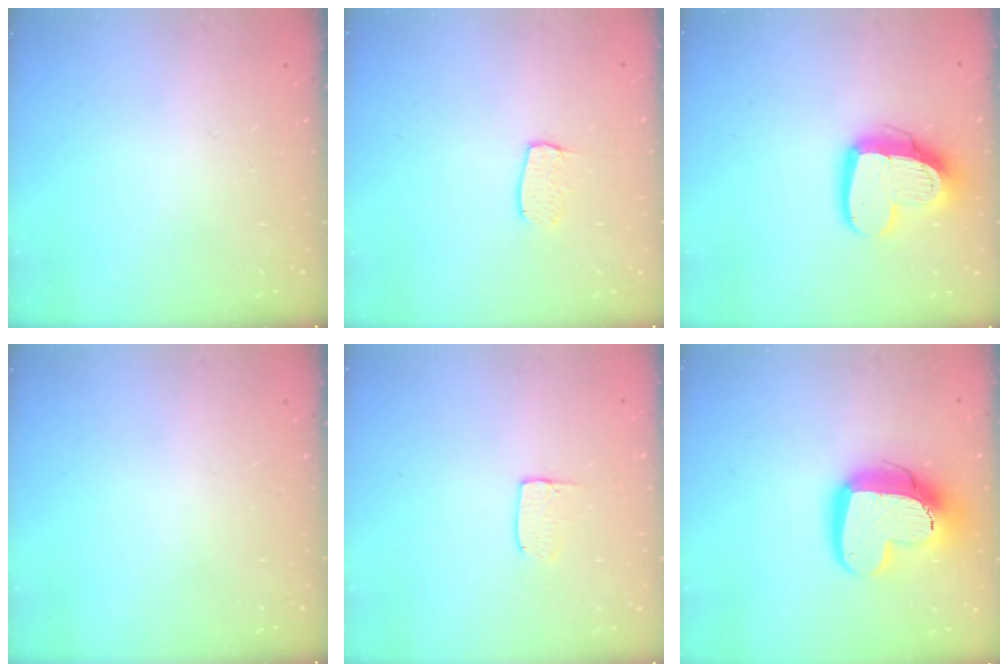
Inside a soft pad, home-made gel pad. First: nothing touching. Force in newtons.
{"total": 6.0, "press": 6.0, "slide": 0.5}
{"total": 15.0, "press": 14.9, "slide": 1.3}
{"total": 0.0}
{"total": 3.6, "press": 3.5, "slide": 0.2}
{"total": 16.6, "press": 16.5, "slide": 1.6}